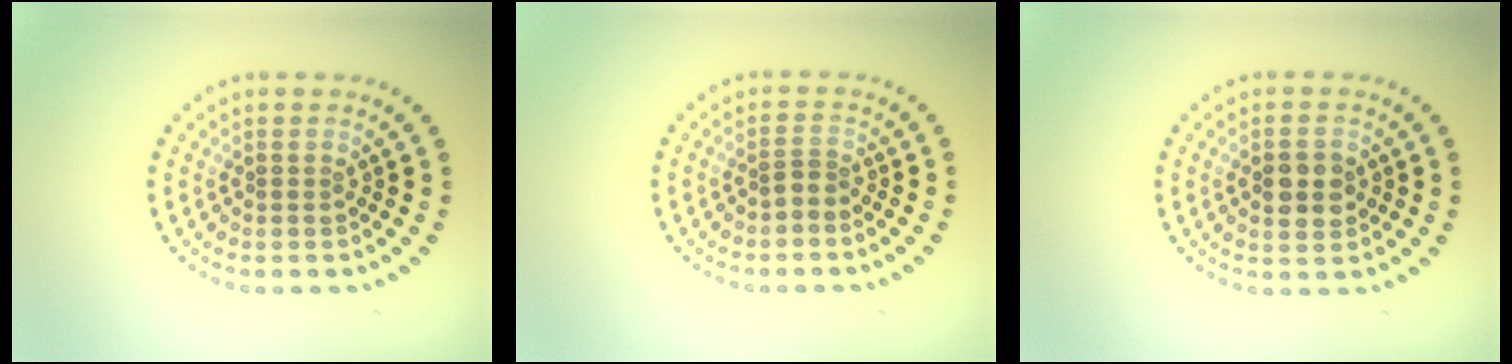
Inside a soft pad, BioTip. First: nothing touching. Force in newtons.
{"total": 1.1, "press": 0.6, "slide": 0.9}
{"total": 3.2, "press": 3.2, "slide": 0.0}